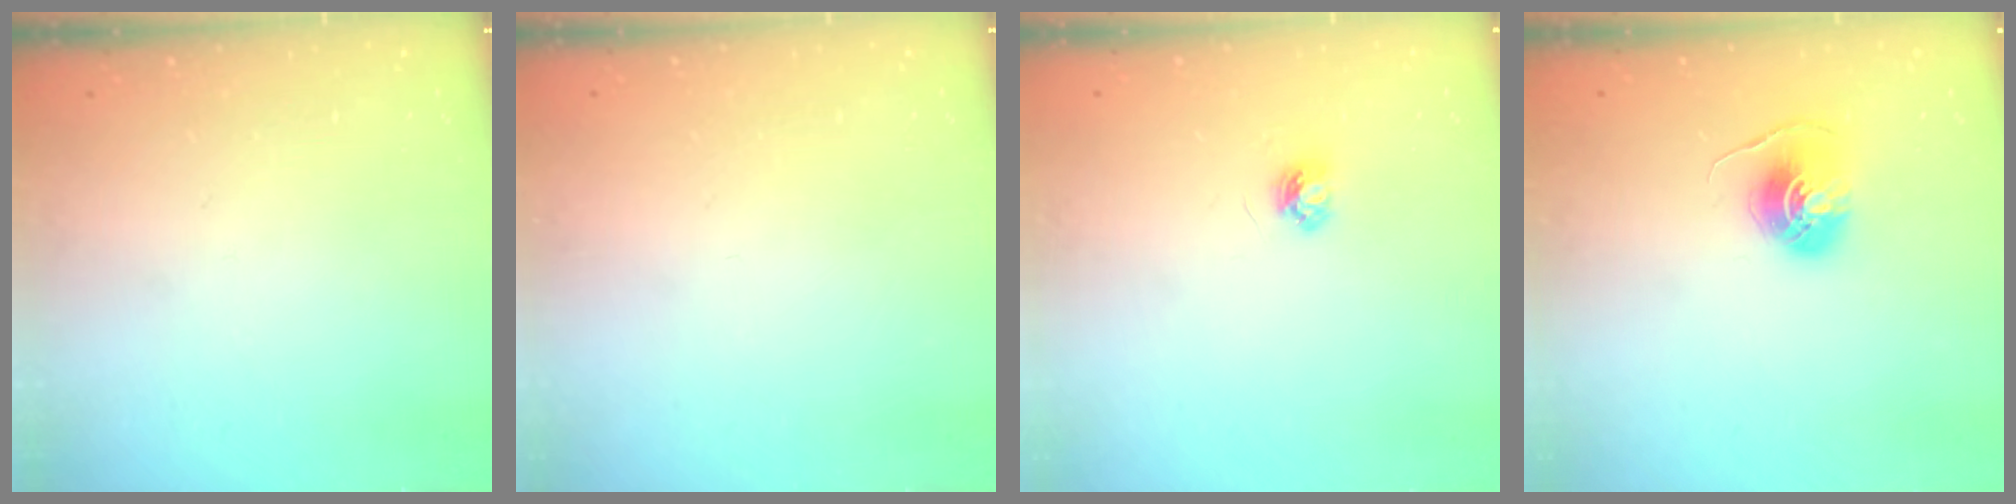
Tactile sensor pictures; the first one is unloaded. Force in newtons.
{"total": 0.9, "press": 0.9, "slide": 0.1}
{"total": 3.9, "press": 3.9, "slide": 0.4}
{"total": 7.1, "press": 7.1, "slide": 0.4}